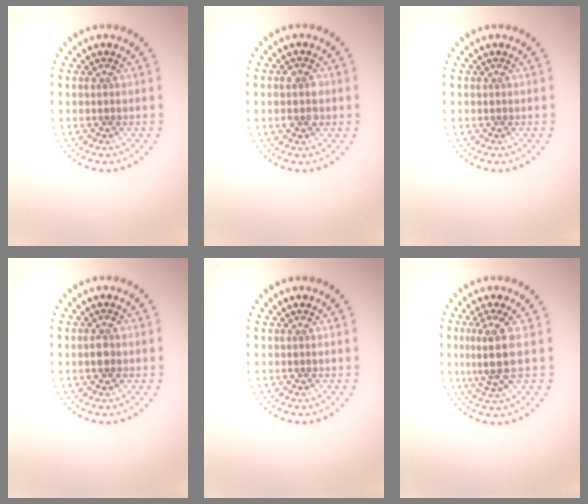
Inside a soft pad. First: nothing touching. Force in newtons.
{"total": 2.6, "press": 2.6, "slide": 0.3}
{"total": 0.0}
{"total": 1.3, "press": 1.3, "slide": 0.2}
{"total": 0.0}
{"total": 3.8, "press": 3.2, "slide": 2.1}